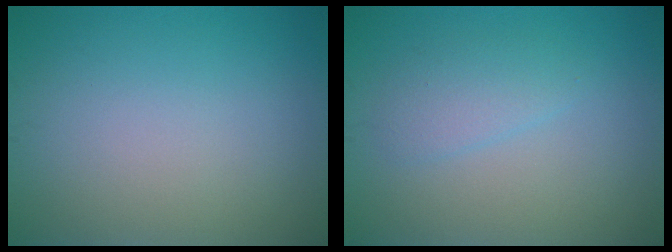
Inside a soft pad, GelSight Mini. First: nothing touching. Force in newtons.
{"total": 2.0, "press": 2.0, "slide": 0.1}